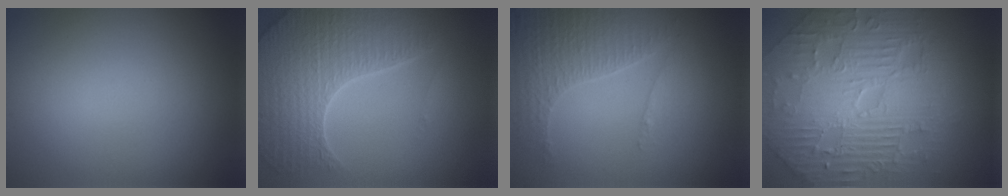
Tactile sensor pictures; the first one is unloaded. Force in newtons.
{"total": 6.5, "press": 5.0, "slide": 4.2}
{"total": 4.3, "press": 3.0, "slide": 3.0}
{"total": 11.0, "press": 7.1, "slide": 8.4}